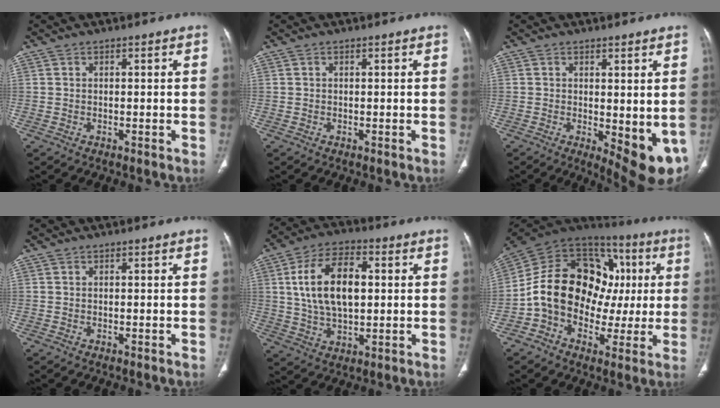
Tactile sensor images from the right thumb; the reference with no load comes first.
{"total": 0.0}
{"total": 9.5, "force": [-1.4, 3.4, 8.7], "torque": [-0.103, -0.024, -0.007]}
{"total": 0.0}
{"total": 14.5, "force": [2.3, 8.1, 11.8], "torque": [-0.203, 0.011, 0.041]}
{"total": 22.5, "force": [0.4, 16.9, 14.8], "torque": [-0.201, 0.055, 0.005]}